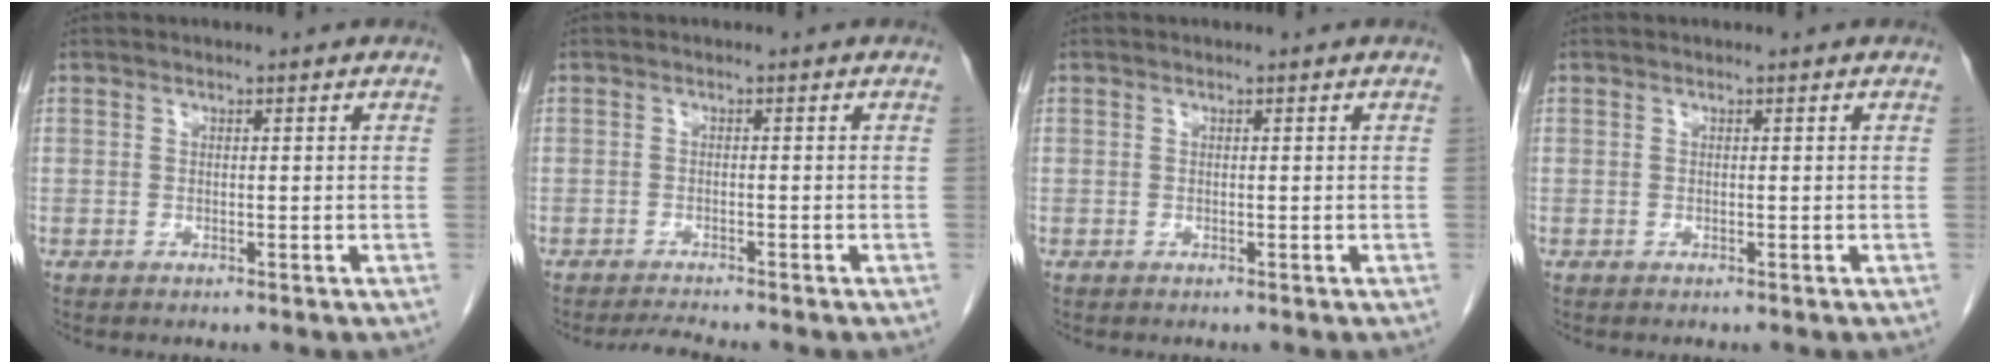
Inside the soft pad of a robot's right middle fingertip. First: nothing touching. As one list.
[{"total": 2.2, "force": [-2.0, -0.8, 0.4], "torque": [-0.017, -0.015, -0.035]}, {"total": 0.0}, {"total": 0.0}]